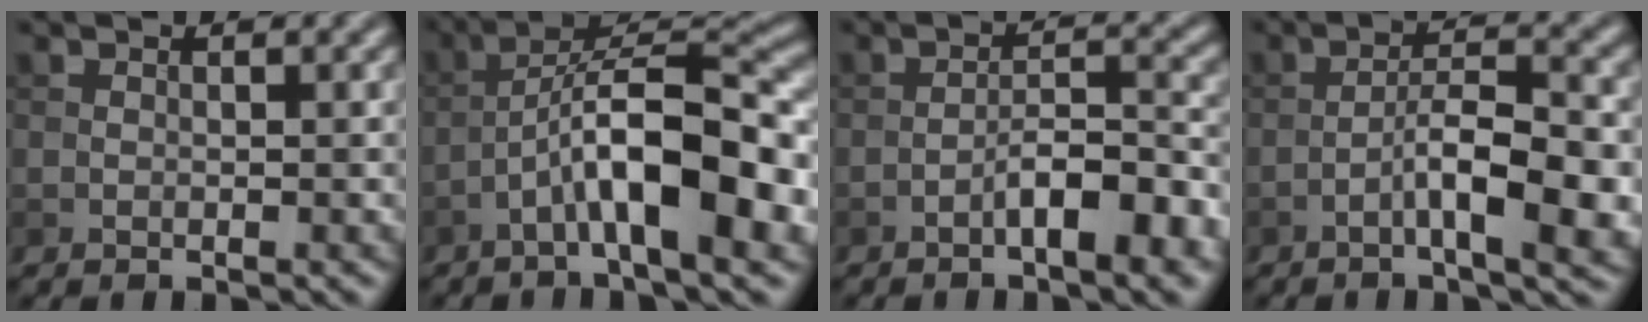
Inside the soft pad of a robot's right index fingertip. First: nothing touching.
{"total": 9.8, "force": [-3.4, 2.5, 8.8], "torque": [-0.142, 0.026, -0.059]}
{"total": 5.6, "force": [-2.8, 1.3, 4.7], "torque": [-0.075, 0.012, -0.046]}
{"total": 6.9, "force": [-2.6, 1.6, 6.1], "torque": [-0.102, 0.013, -0.045]}